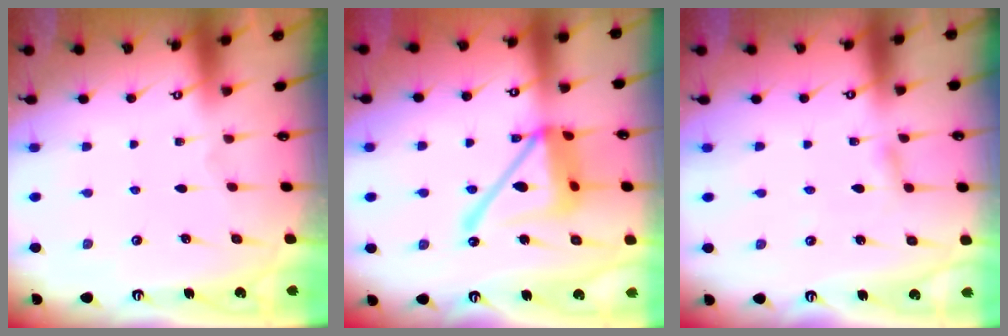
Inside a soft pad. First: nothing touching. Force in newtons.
{"total": 18.7, "press": 18.6, "slide": 1.7}
{"total": 3.4, "press": 3.4, "slide": 0.4}